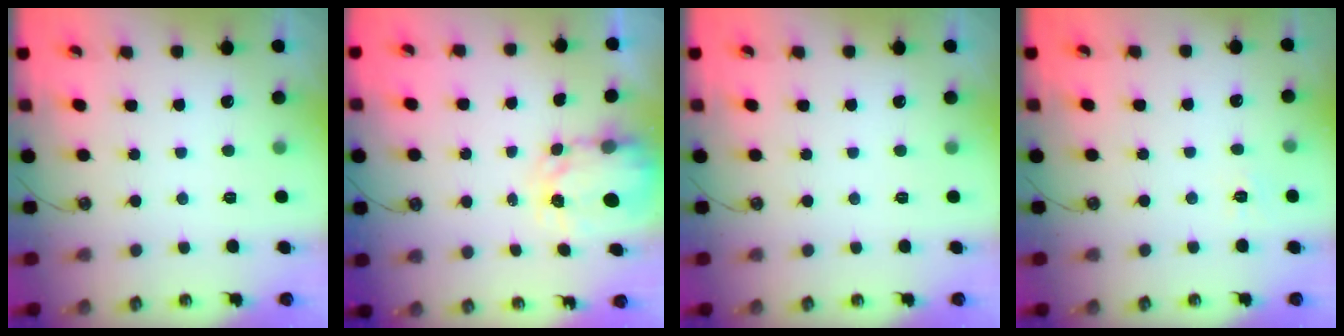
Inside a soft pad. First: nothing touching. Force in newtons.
{"total": 3.7, "press": 3.7, "slide": 0.3}
{"total": 0.0}
{"total": 5.5, "press": 5.4, "slide": 0.7}